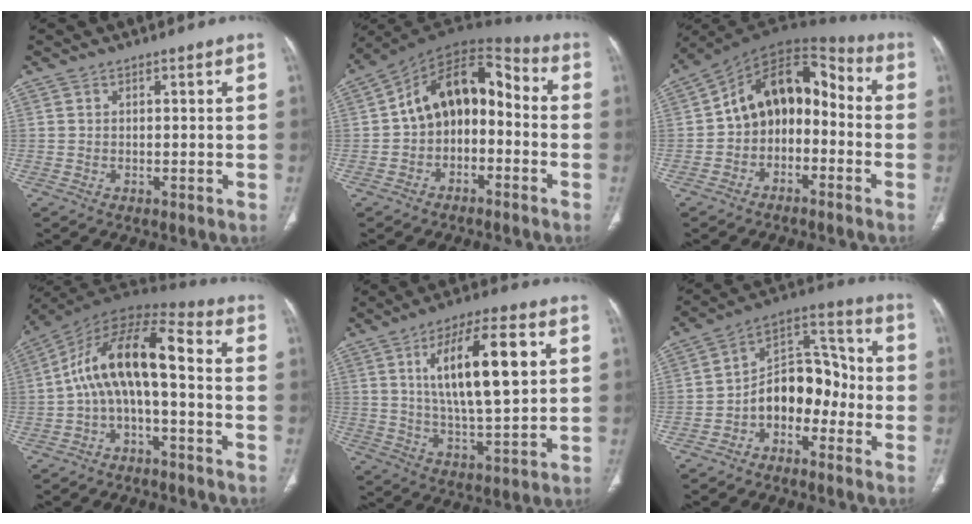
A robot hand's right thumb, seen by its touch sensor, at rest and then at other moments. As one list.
[{"total": 13.4, "force": [-1.7, 9.2, 9.6], "torque": [-0.117, 0.069, -0.041]}, {"total": 13.4, "force": [-2.2, 9.6, 9.1], "torque": [-0.104, 0.079, -0.050]}, {"total": 13.4, "force": [-2.1, 5.6, 12.0], "torque": [-0.214, 0.082, -0.047]}, {"total": 17.5, "force": [4.7, 5.8, 15.9], "torque": [-0.256, -0.007, 0.083]}, {"total": 12.4, "force": [-4.0, 8.4, 8.2], "torque": [-0.092, 0.073, -0.078]}]